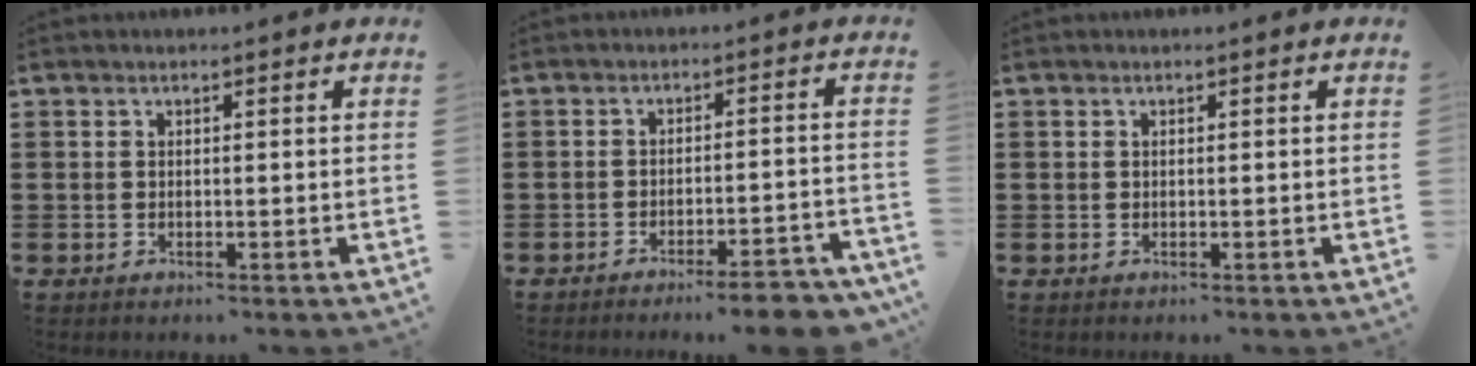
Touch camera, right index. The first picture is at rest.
{"total": 5.2, "force": [-4.5, -0.4, 2.6], "torque": [-0.038, -0.013, -0.081]}
{"total": 0.0}